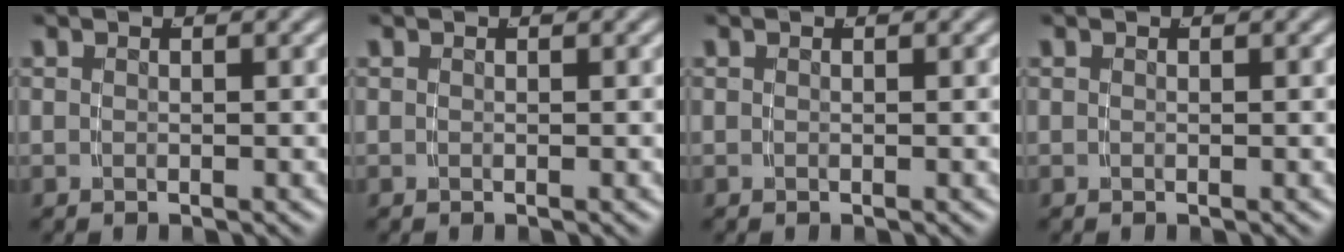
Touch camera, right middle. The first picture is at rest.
{"total": 0.0}
{"total": 0.0}
{"total": 0.0}